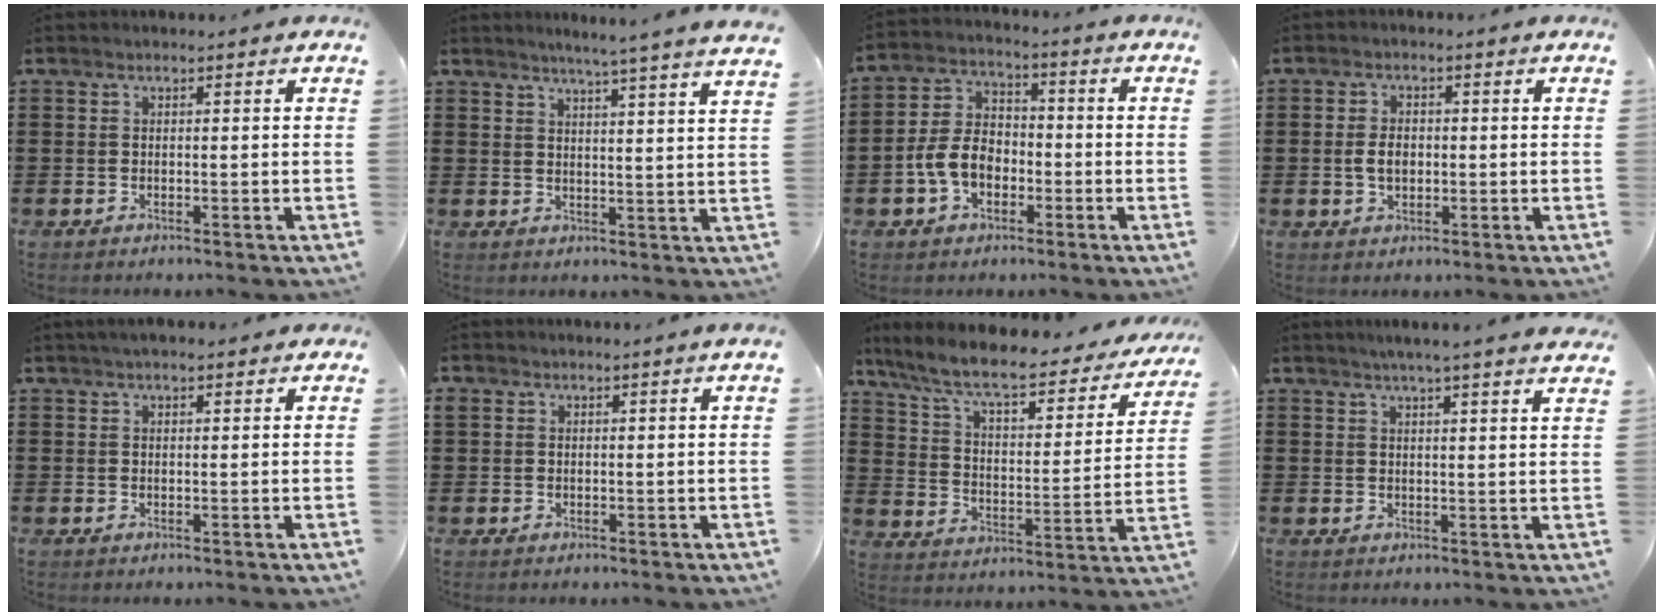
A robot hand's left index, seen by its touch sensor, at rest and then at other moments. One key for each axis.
{"total": 4.3, "fx": 3.9, "fy": -1.4, "fz": 1.3, "tx": -0.037, "ty": -0.026, "tz": 0.065}
{"total": 6.9, "fx": -2.4, "fy": 4.8, "fz": 4.3, "tx": -0.114, "ty": 0.007, "tz": -0.055}
{"total": 3.5, "fx": -0.2, "fy": 2.2, "fz": 2.8, "tx": -0.054, "ty": 0.000, "tz": -0.009}
{"total": 2.1, "fx": 1.8, "fy": 0.5, "fz": 1.1, "tx": -0.023, "ty": 0.006, "tz": 0.033}
{"total": 1.2, "fx": 1.1, "fy": 0.1, "fz": 0.4, "tx": -0.011, "ty": -0.001, "tz": 0.022}
{"total": 8.4, "fx": 7.0, "fy": 1.5, "fz": 4.4, "tx": -0.113, "ty": -0.045, "tz": 0.116}
{"total": 3.5, "fx": 3.2, "fy": -0.9, "fz": 1.3, "tx": -0.034, "ty": -0.011, "tz": 0.055}